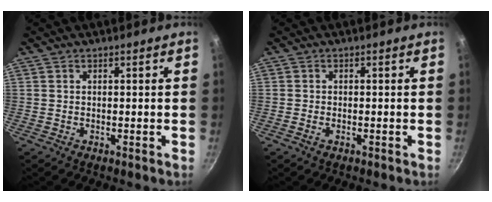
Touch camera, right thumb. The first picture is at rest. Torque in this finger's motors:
{"motor_torque": [0.09, 0.11, -0.20, -0.20, -0.02]}